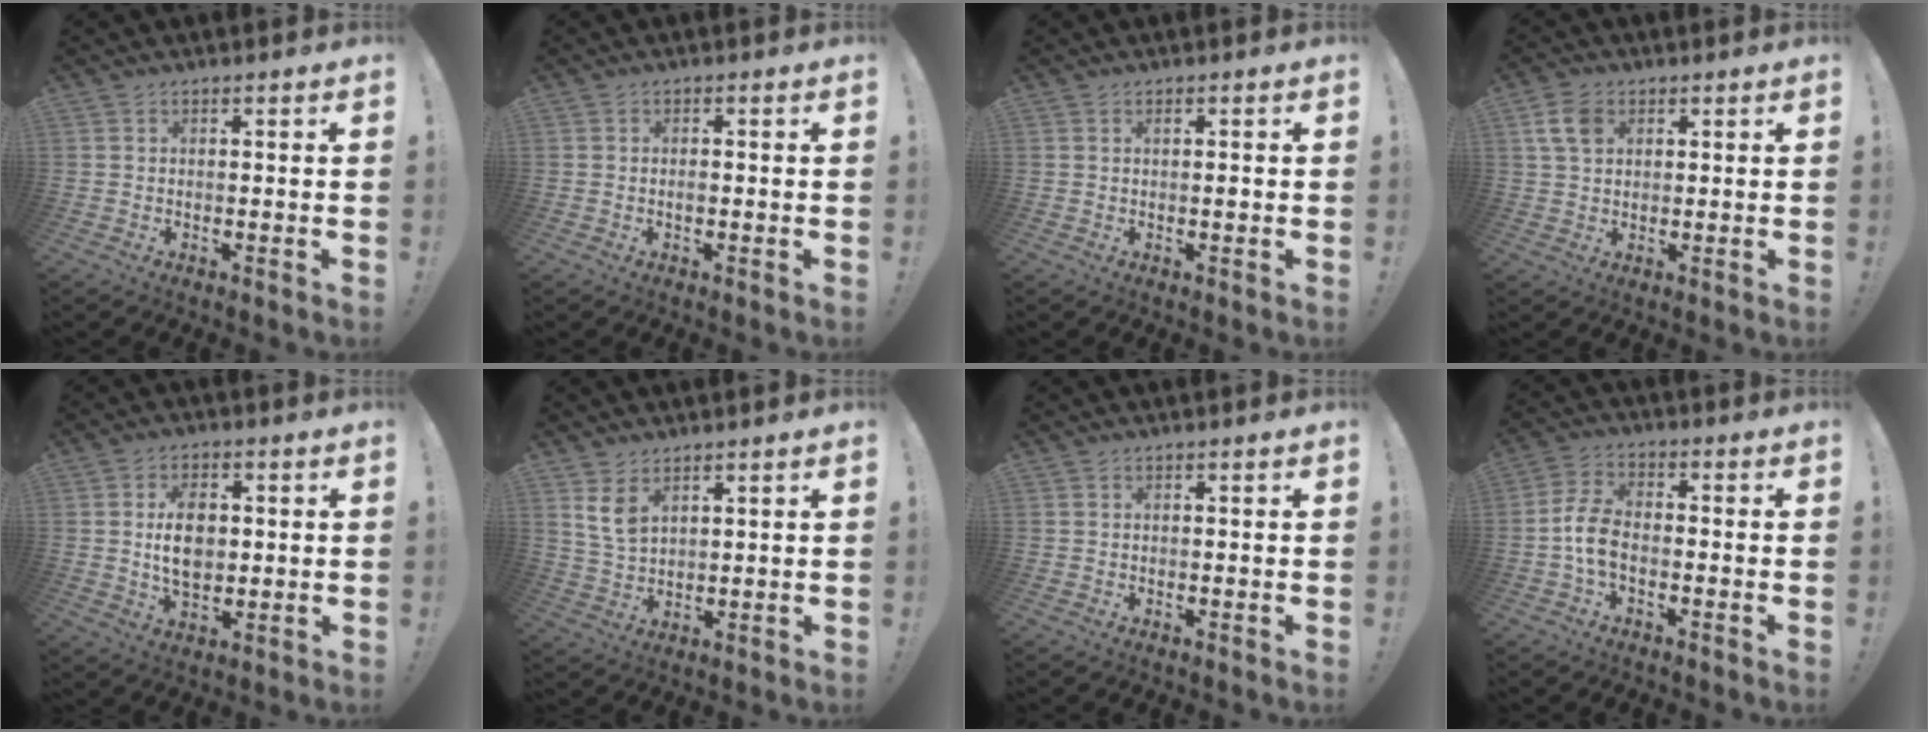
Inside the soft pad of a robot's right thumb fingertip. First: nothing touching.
{"total": 1.1, "force": [-0.6, 0.5, 0.8], "torque": [-0.008, -0.002, -0.012]}
{"total": 0.7, "force": [0.0, 0.3, 0.6], "torque": [-0.006, 0.000, -0.002]}
{"total": 7.1, "force": [2.5, 4.9, 4.5], "torque": [-0.080, 0.003, 0.052]}
{"total": 10.0, "force": [0.8, 6.6, 7.5], "torque": [-0.115, -0.001, 0.014]}
{"total": 6.2, "force": [3.8, 3.4, 3.6], "torque": [-0.063, -0.023, 0.068]}
{"total": 0.0}
{"total": 8.1, "force": [-2.4, 4.4, 6.4], "torque": [-0.136, 0.007, -0.042]}